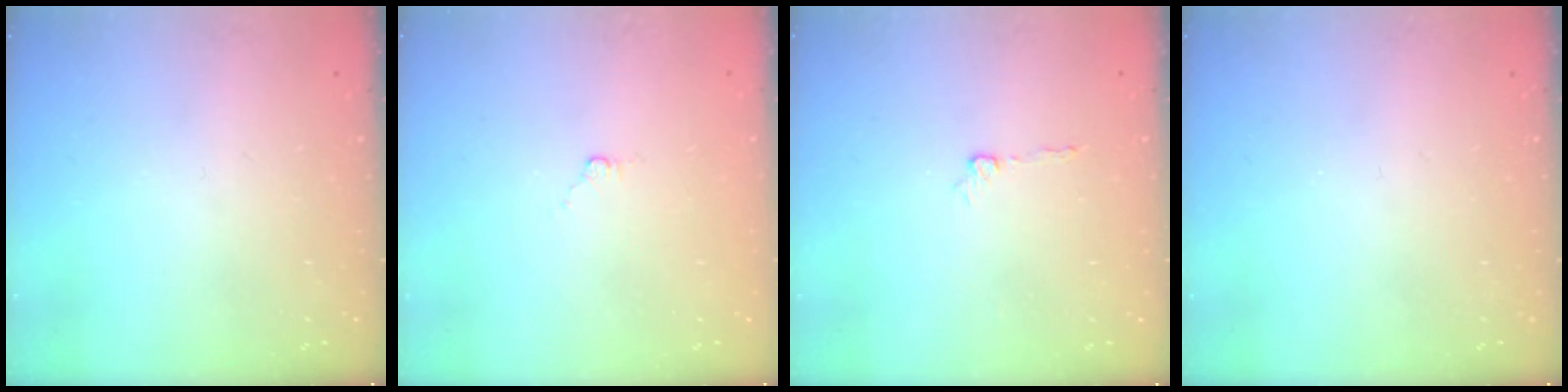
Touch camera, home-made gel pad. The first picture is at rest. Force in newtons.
{"total": 3.1, "press": 3.1, "slide": 0.4}
{"total": 4.2, "press": 4.1, "slide": 0.4}
{"total": 0.0}